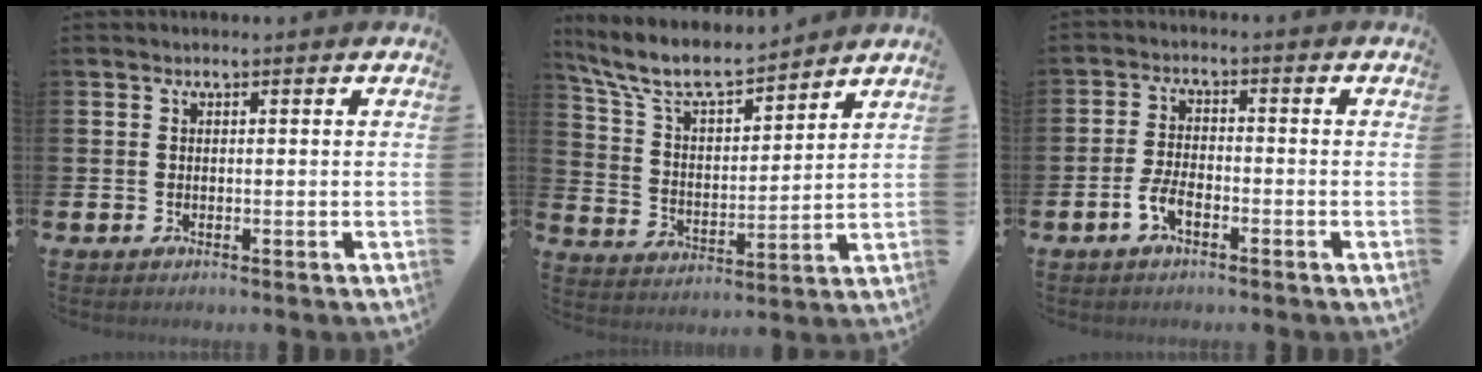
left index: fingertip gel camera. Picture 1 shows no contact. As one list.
[{"total": 8.8, "force": [7.9, 2.1, 3.3], "torque": [-0.105, -0.049, 0.140]}, {"total": 3.3, "force": [-1.7, 1.4, 2.4], "torque": [-0.053, 0.006, -0.033]}]